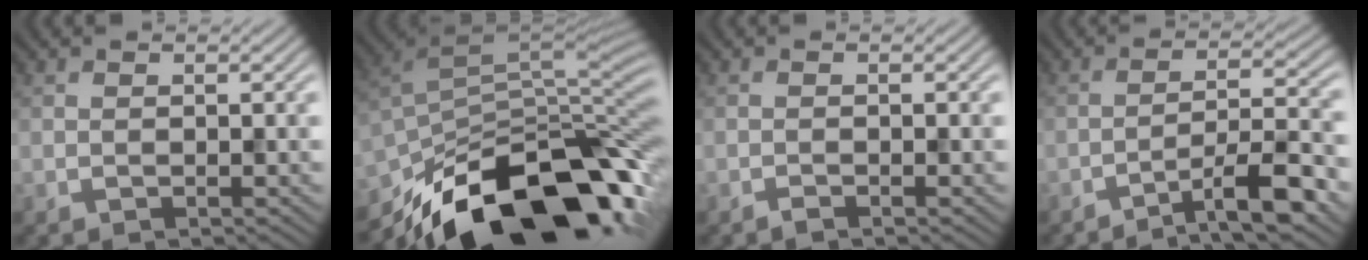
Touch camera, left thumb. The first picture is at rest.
{"total": 17.9, "force": [-11.9, 7.8, 10.9], "torque": [-0.214, -0.033, -0.188]}
{"total": 0.6, "force": [-0.6, 0.0, 0.3], "torque": [-0.004, 0.002, -0.013]}
{"total": 8.4, "force": [-5.8, 1.2, 6.0], "torque": [-0.090, 0.019, -0.098]}